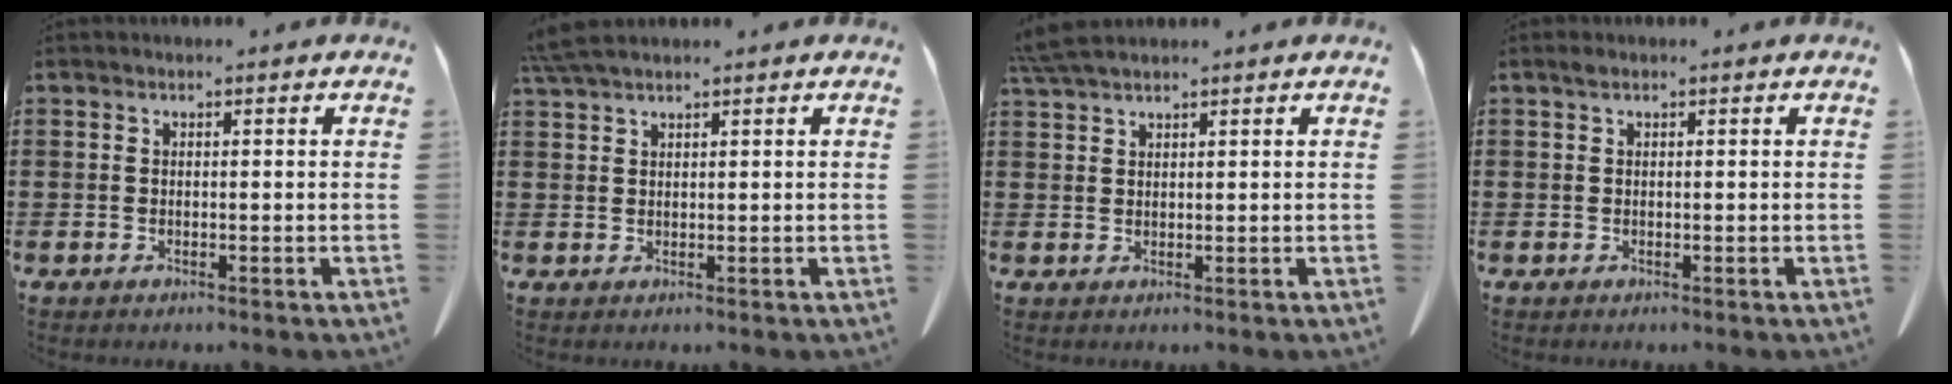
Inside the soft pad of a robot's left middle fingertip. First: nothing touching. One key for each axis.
{"total": 3.2, "fx": 2.6, "fy": 0.3, "fz": 1.8, "tx": -0.042, "ty": 0.000, "tz": 0.051}
{"total": 3.6, "fx": 3.1, "fy": 0.3, "fz": 1.7, "tx": -0.042, "ty": -0.002, "tz": 0.061}
{"total": 0.6, "fx": 0.4, "fy": 0.3, "fz": 0.3, "tx": -0.009, "ty": 0.001, "tz": 0.008}